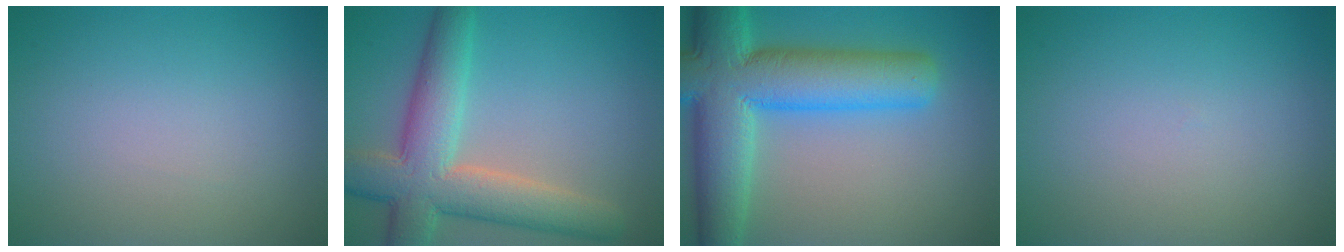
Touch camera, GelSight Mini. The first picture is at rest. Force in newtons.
{"total": 8.3, "press": 8.3, "slide": 0.7}
{"total": 11.8, "press": 11.8, "slide": 0.4}
{"total": 0.0}